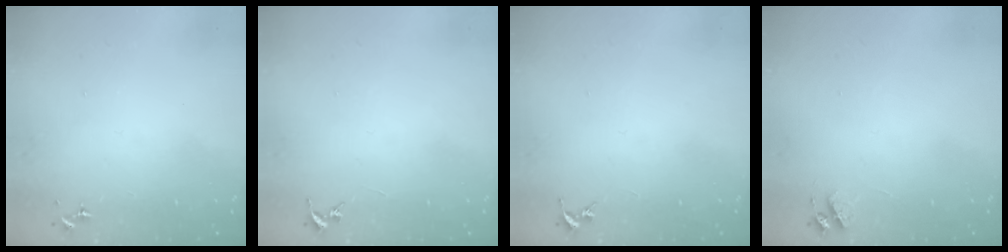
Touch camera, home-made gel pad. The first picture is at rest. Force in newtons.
{"total": 0.0}
{"total": 0.0}
{"total": 4.4, "press": 4.3, "slide": 0.6}